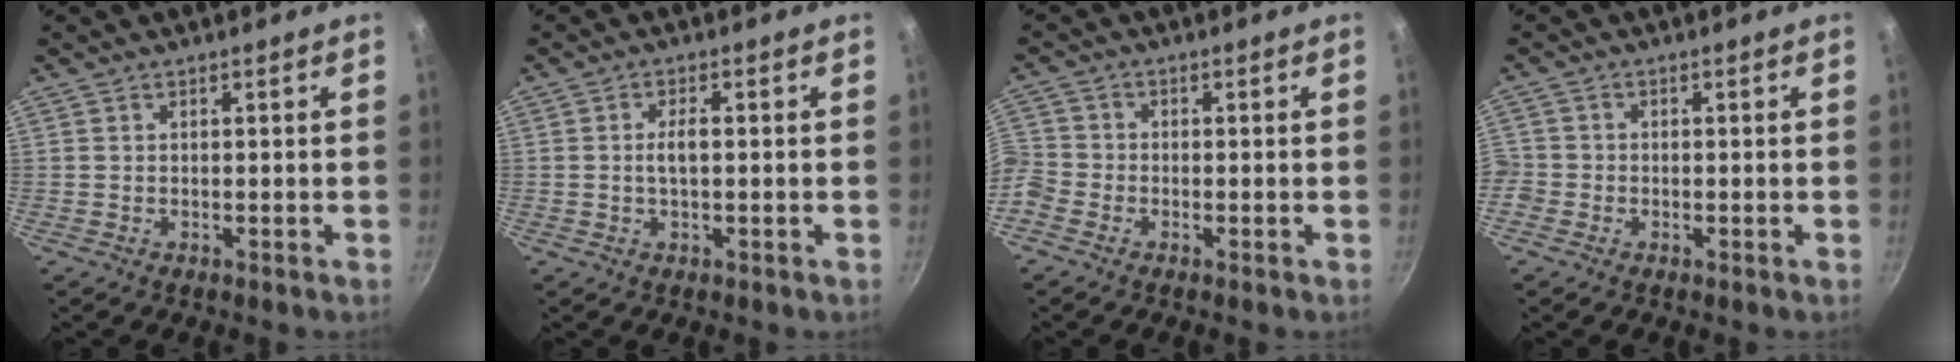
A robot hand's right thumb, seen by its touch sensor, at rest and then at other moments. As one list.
[{"total": 3.0, "force": [0.0, 1.1, 2.7], "torque": [-0.054, 0.007, -0.002]}, {"total": 5.9, "force": [-2.7, 4.8, 2.2], "torque": [-0.055, 0.021, -0.070]}, {"total": 2.8, "force": [-1.3, 2.5, 0.6], "torque": [-0.010, 0.009, -0.027]}]